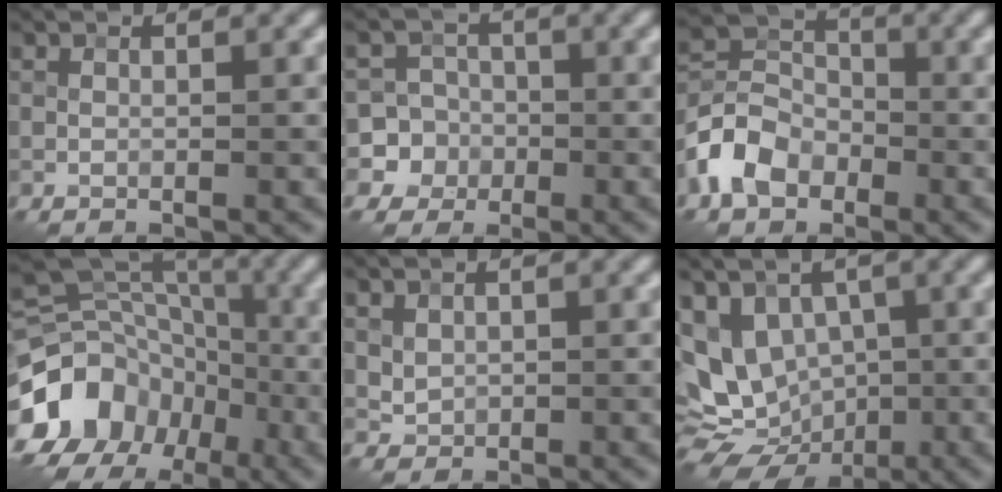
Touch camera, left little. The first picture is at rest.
{"total": 6.8, "force": [-2.3, 6.4, 0.5], "torque": [0.007, 0.008, -0.066]}
{"total": 5.2, "force": [-2.8, 3.6, 2.4], "torque": [-0.049, 0.005, -0.069]}
{"total": 15.3, "force": [-6.6, 12.4, 6.2], "torque": [-0.134, -0.028, -0.121]}
{"total": 1.1, "force": [0.5, 0.9, 0.5], "torque": [-0.013, -0.003, 0.014]}
{"total": 10.2, "force": [-1.0, 8.4, 5.8], "torque": [-0.105, 0.003, -0.007]}